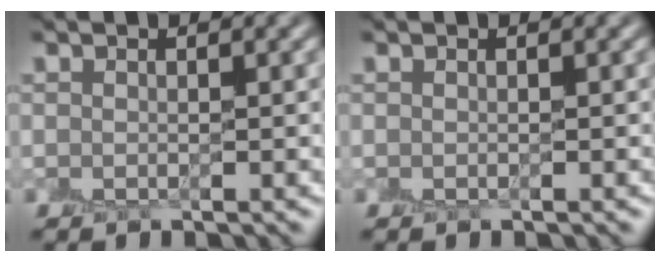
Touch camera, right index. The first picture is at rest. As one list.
[{"total": 0.0}]